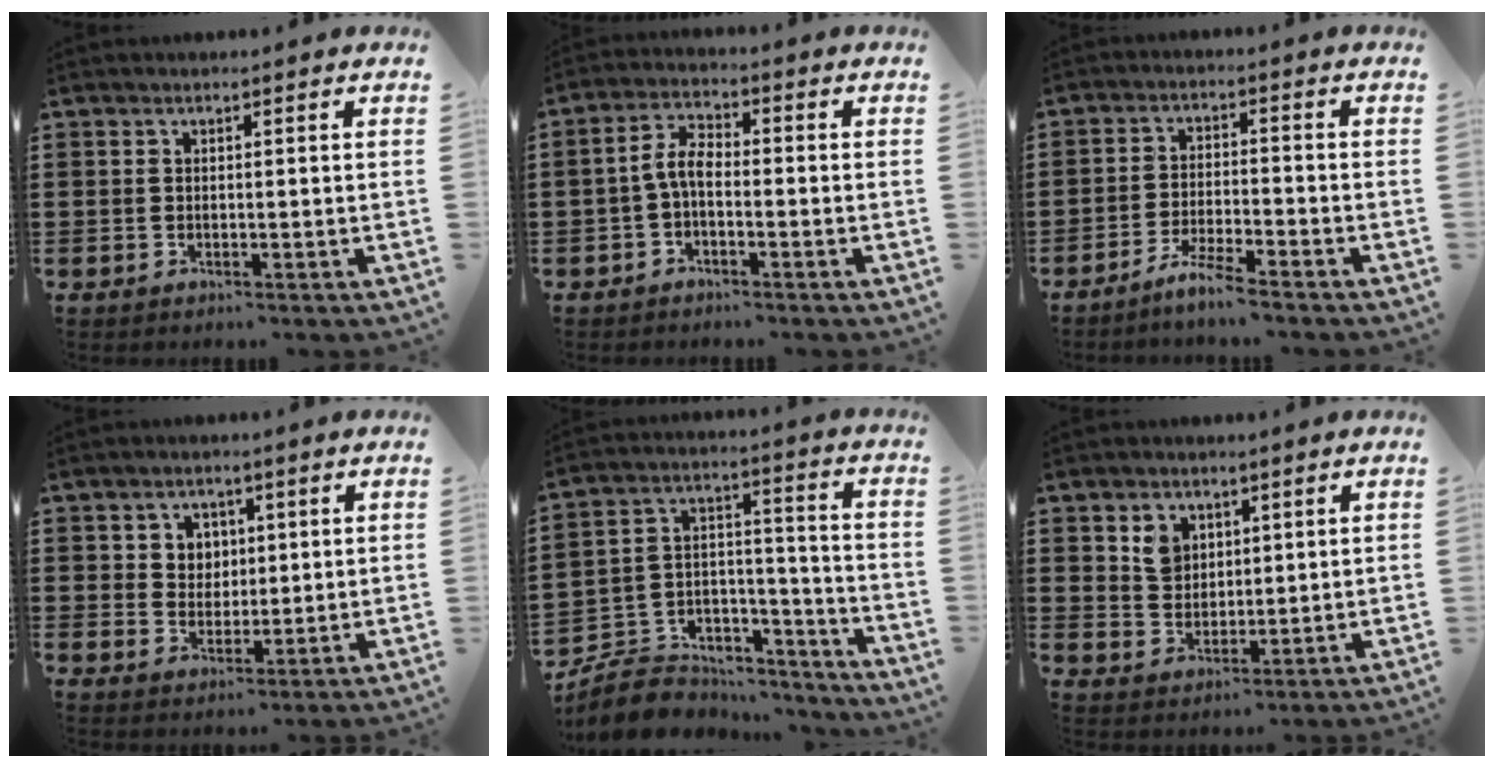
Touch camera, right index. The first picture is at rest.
{"total": 4.2, "force": [-1.2, 1.8, 3.6], "torque": [-0.089, 0.004, -0.030]}
{"total": 4.5, "force": [-4.1, -0.7, 1.7], "torque": [-0.043, -0.010, -0.082]}
{"total": 4.3, "force": [1.7, 3.9, 0.8], "torque": [-0.026, 0.012, 0.029]}
{"total": 7.7, "force": [-6.4, 4.1, 1.6], "torque": [-0.043, 0.010, -0.121]}
{"total": 4.3, "force": [2.3, 3.4, 1.3], "torque": [-0.032, 0.010, 0.042]}